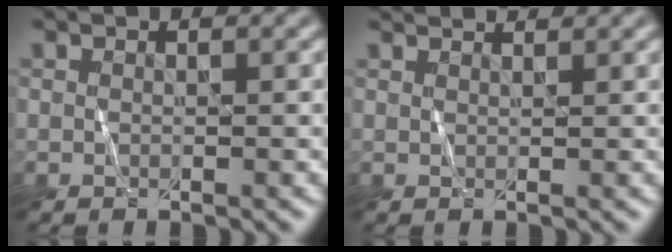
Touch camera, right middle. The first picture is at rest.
{"total": 2.5, "force": [2.3, 0.6, 0.9], "torque": [-0.004, 0.009, 0.013]}